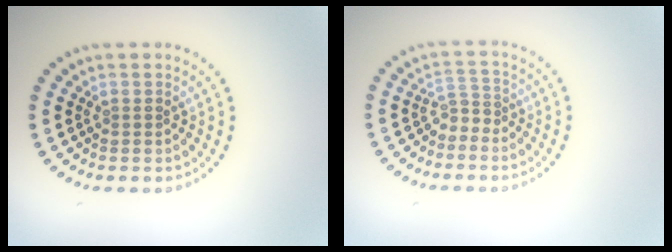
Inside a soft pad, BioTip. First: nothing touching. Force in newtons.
{"total": 1.6, "press": 1.1, "slide": 1.1}